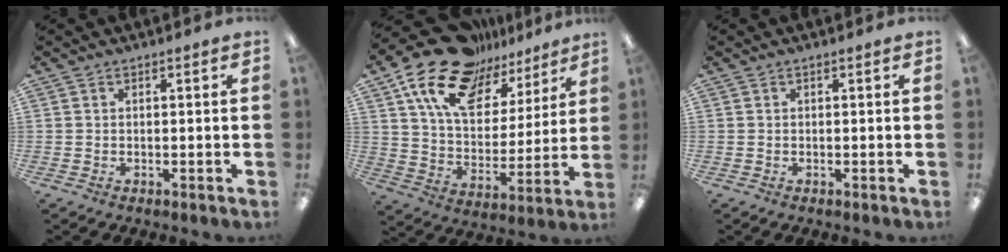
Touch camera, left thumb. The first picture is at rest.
{"total": 19.2, "force": [13.6, 9.8, 9.3], "torque": [-0.182, -0.077, 0.243]}
{"total": 0.0}